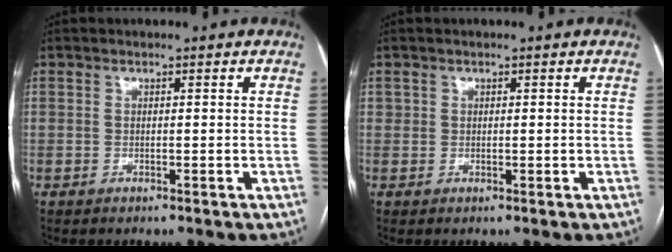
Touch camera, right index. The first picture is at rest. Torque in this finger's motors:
{"motor_torque": [-0.07, 0.19, 0.02, 0.00]}